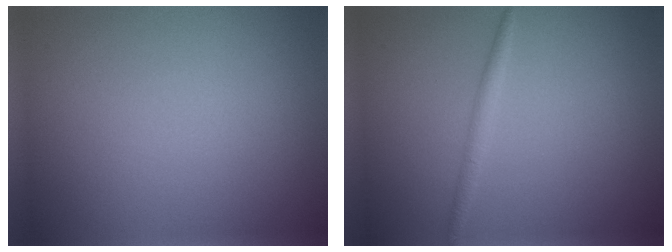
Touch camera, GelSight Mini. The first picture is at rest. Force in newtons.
{"total": 1.3, "press": 1.3, "slide": 0.1}